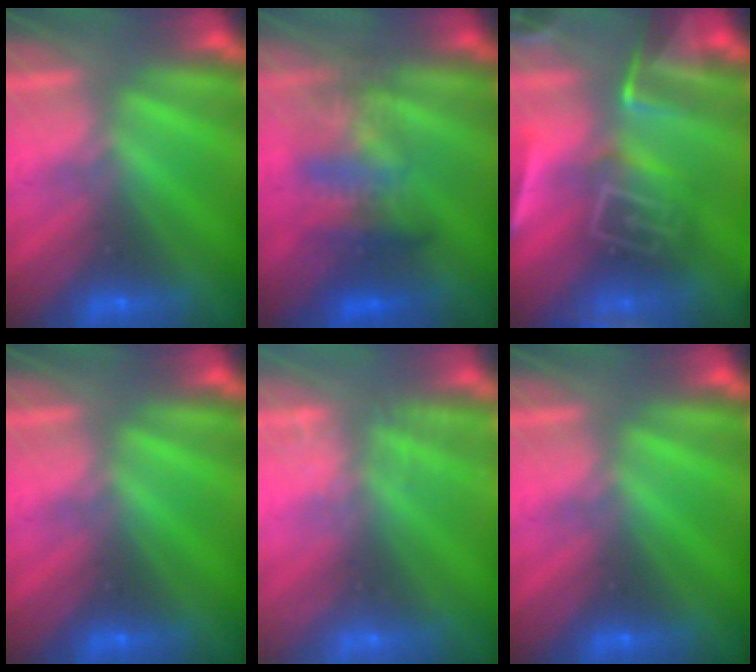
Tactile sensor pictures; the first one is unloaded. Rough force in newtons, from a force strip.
{"total": 3.7}
{"total": 7.8}
{"total": 0.0}
{"total": 2.5}
{"total": 0.0}